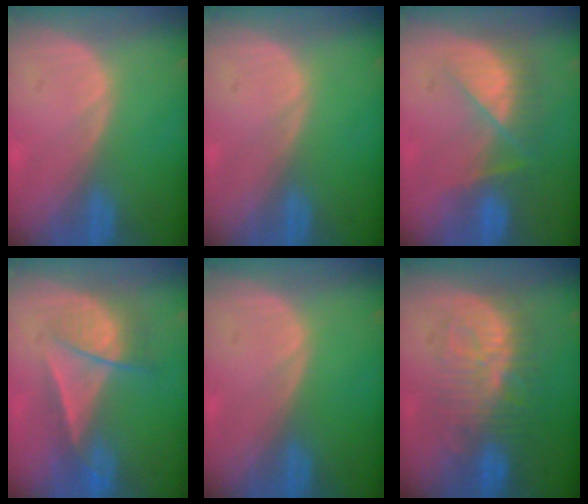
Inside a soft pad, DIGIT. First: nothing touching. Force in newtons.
{"total": 0.0}
{"total": 7.7, "press": 6.9, "slide": 3.5}
{"total": 7.1, "press": 6.1, "slide": 3.6}
{"total": 0.0}
{"total": 9.4, "press": 9.2, "slide": 2.2}